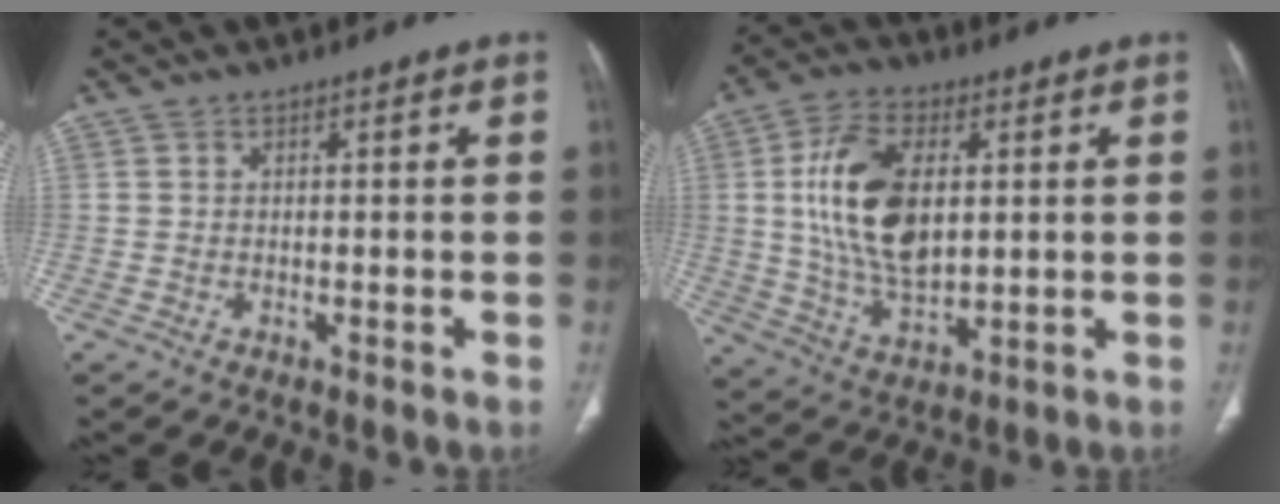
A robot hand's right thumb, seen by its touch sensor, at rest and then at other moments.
{"total": 16.3, "force": [2.6, 9.1, 13.3], "torque": [-0.243, -0.007, 0.055]}